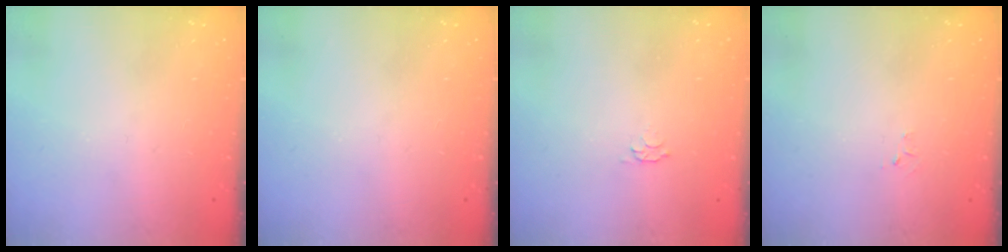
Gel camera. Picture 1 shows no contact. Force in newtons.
{"total": 0.0}
{"total": 2.8, "press": 2.7, "slide": 0.5}
{"total": 2.6, "press": 2.6, "slide": 0.4}